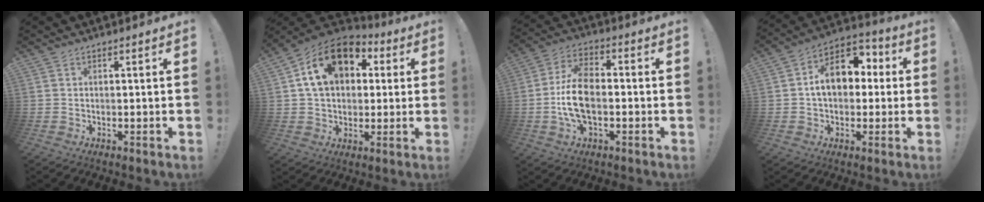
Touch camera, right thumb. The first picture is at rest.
{"total": 17.8, "force": [6.1, 12.5, 11.1], "torque": [-0.163, -0.007, 0.112]}
{"total": 13.0, "force": [-2.0, 7.9, 10.1], "torque": [-0.194, 0.007, -0.038]}
{"total": 14.2, "force": [1.9, 10.1, 9.7], "torque": [-0.136, 0.011, 0.041]}